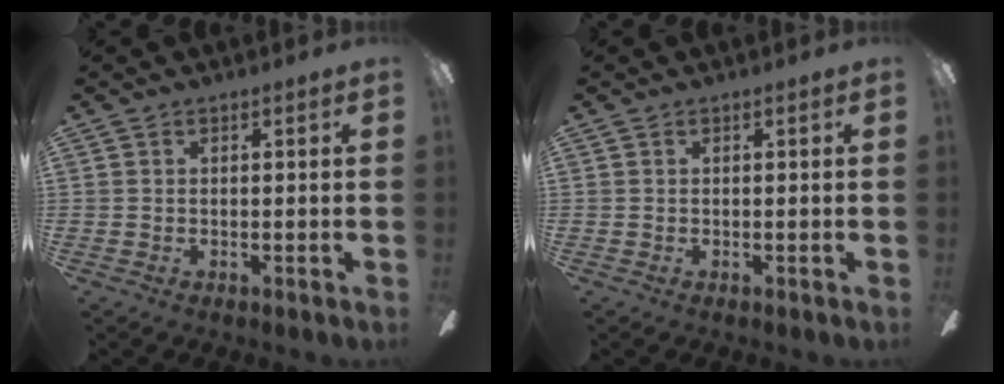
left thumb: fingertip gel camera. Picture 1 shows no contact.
{"total": 0.0}